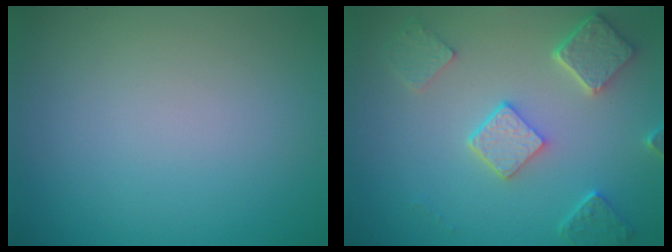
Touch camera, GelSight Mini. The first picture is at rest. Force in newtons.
{"total": 4.9, "press": 3.8, "slide": 3.0}